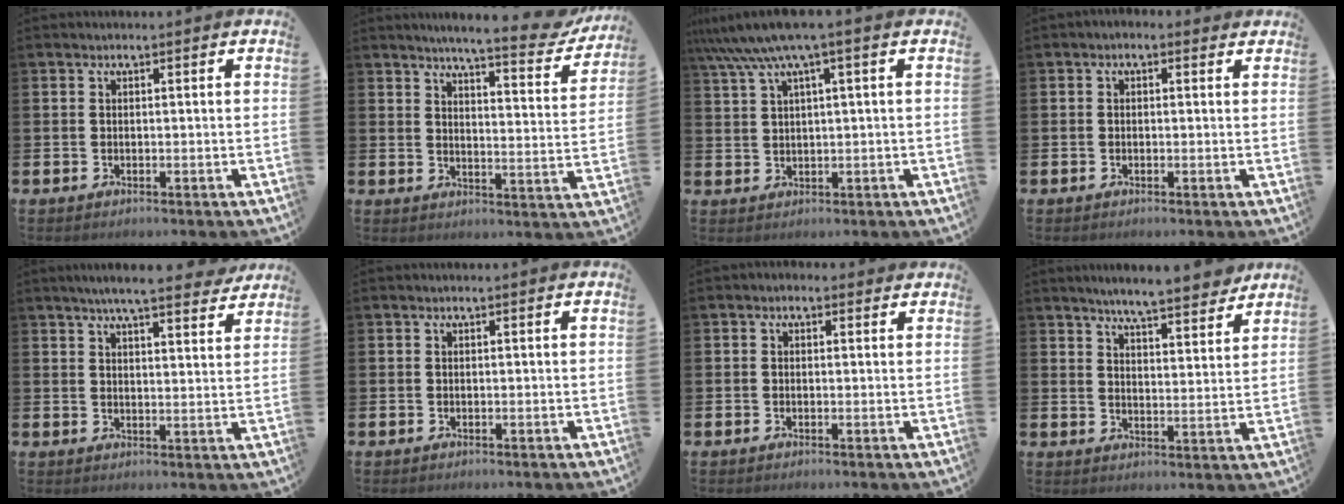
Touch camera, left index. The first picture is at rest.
{"total": 6.1, "force": [5.7, 0.3, 2.4], "torque": [-0.042, -0.044, 0.087]}
{"total": 6.0, "force": [3.4, 0.4, 4.9], "torque": [-0.114, -0.007, 0.057]}
{"total": 0.7, "force": [-0.1, 0.6, 0.4], "torque": [-0.006, 0.006, -0.005]}
{"total": 6.3, "force": [5.9, 0.3, 2.3], "torque": [-0.036, -0.032, 0.099]}
{"total": 0.0}
{"total": 0.7, "force": [0.2, 0.6, 0.3], "torque": [-0.004, 0.009, 0.002]}
{"total": 6.9, "force": [6.6, 0.3, 1.9], "torque": [-0.040, -0.042, 0.113]}